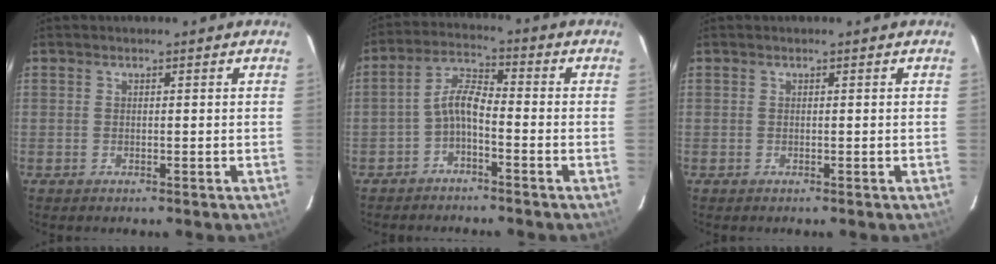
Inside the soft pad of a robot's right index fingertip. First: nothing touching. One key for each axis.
{"total": 4.8, "fx": -2.6, "fy": 1.5, "fz": 3.7, "tx": -0.088, "ty": 0.018, "tz": -0.052}
{"total": 0.0}